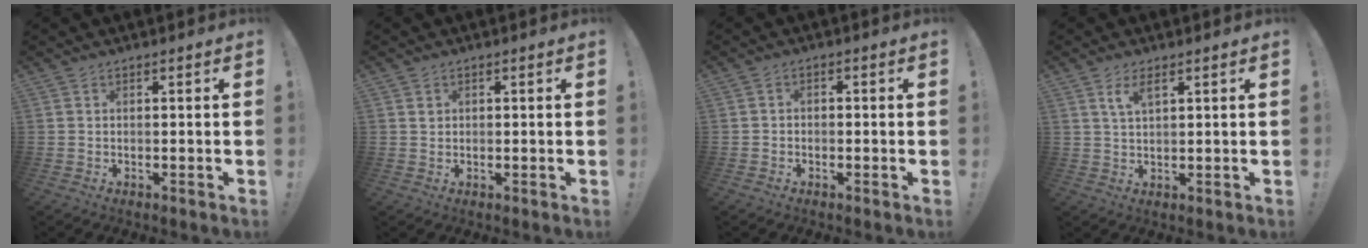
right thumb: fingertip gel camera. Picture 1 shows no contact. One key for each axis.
{"total": 1.0, "fx": 0.7, "fy": 0.7, "fz": -0.2, "tx": 0.010, "ty": -0.001, "tz": 0.011}
{"total": 1.8, "fx": -1.4, "fy": 1.0, "fz": 0.7, "tx": -0.010, "ty": 0.008, "tz": -0.025}
{"total": 4.1, "fx": 2.1, "fy": 1.3, "fz": 3.2, "tx": -0.059, "ty": -0.003, "tz": 0.037}